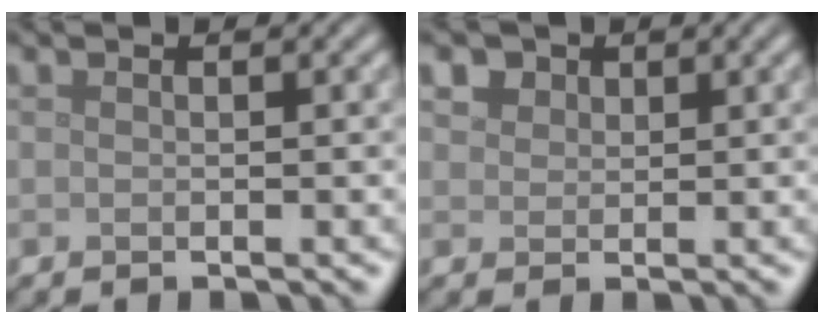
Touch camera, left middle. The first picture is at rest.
{"total": 3.5, "force": [2.1, 2.4, 1.4], "torque": [-0.044, 0.005, 0.035]}